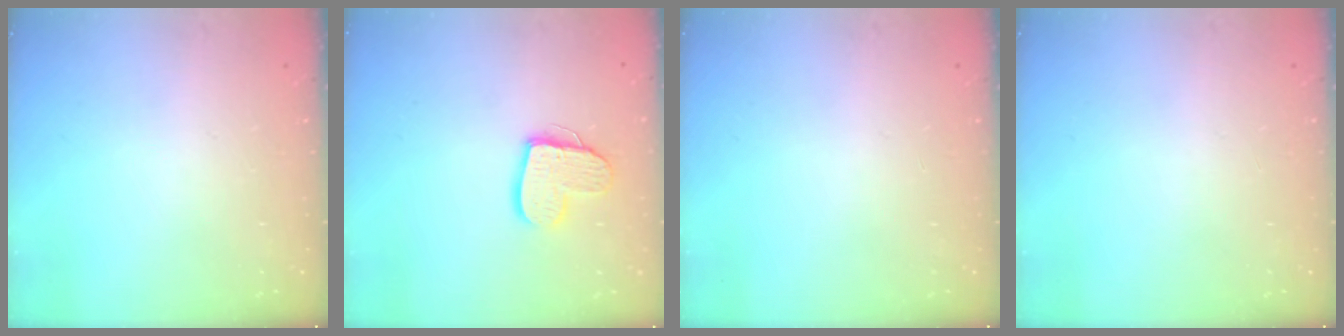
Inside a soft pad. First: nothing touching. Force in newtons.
{"total": 11.8, "press": 11.7, "slide": 1.2}
{"total": 0.0}
{"total": 0.0}